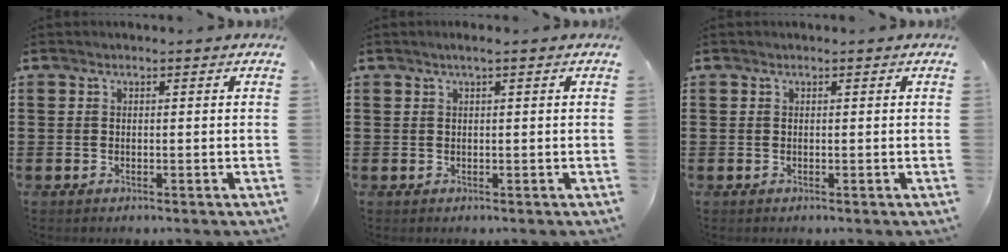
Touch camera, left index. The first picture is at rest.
{"total": 0.9, "force": [0.4, 0.0, 0.8], "torque": [-0.014, 0.000, 0.006]}
{"total": 0.0}